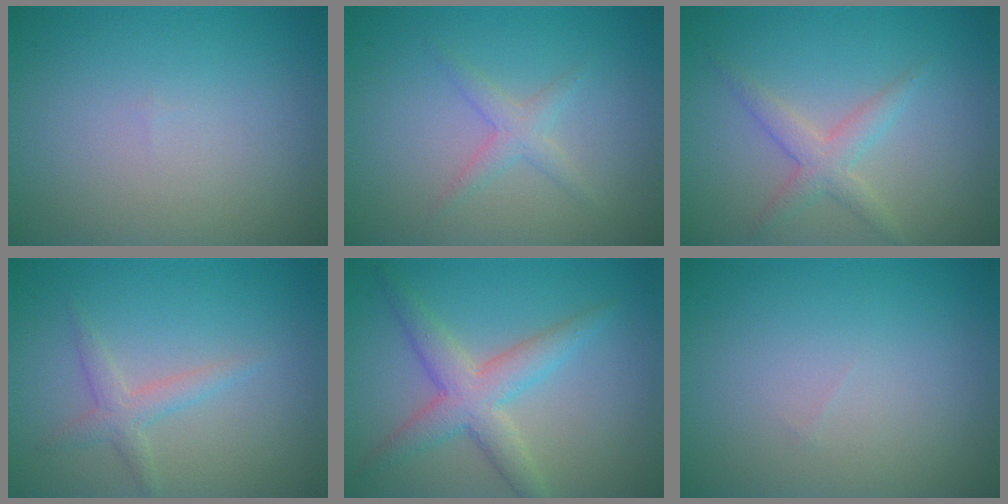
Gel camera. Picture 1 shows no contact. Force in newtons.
{"total": 1.7, "press": 1.7, "slide": 0.1}
{"total": 2.4, "press": 2.4, "slide": 0.1}
{"total": 1.9, "press": 1.9, "slide": 0.0}
{"total": 4.3, "press": 4.3, "slide": 0.0}
{"total": 0.0}